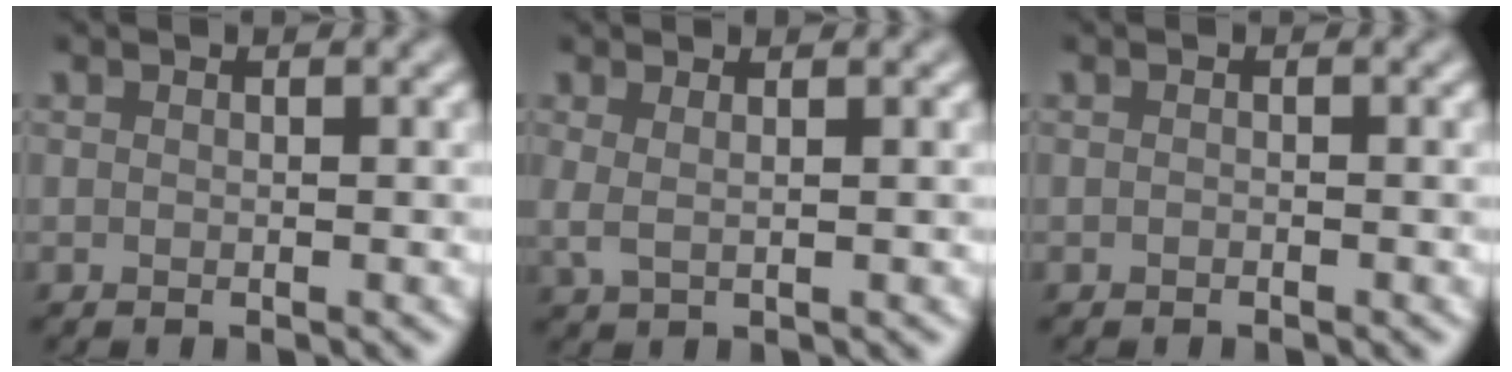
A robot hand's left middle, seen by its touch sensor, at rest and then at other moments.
{"total": 1.4, "force": [0.5, 0.5, 1.2], "torque": [-0.020, -0.003, 0.009]}
{"total": 0.0}